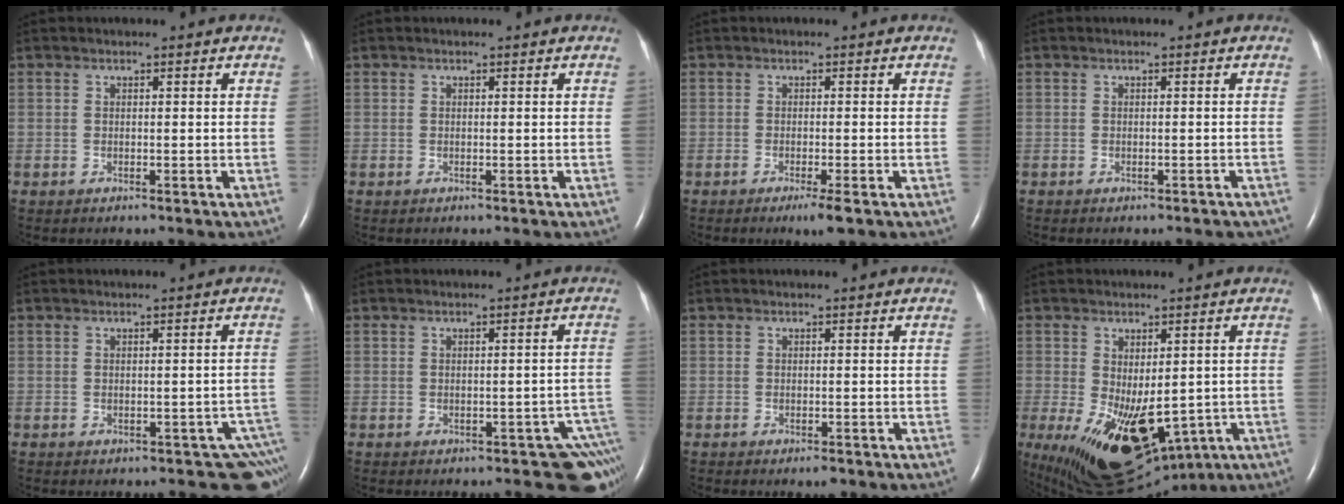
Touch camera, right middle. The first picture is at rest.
{"total": 0.0}
{"total": 2.6, "force": [-1.5, 0.0, 2.1], "torque": [-0.035, -0.008, -0.024]}
{"total": 3.0, "force": [-2.6, 1.0, 1.0], "torque": [-0.010, -0.003, -0.028]}
{"total": 4.4, "force": [-3.1, 2.1, 2.3], "torque": [-0.005, 0.011, -0.035]}
{"total": 5.8, "force": [-4.1, 2.1, 3.4], "torque": [-0.017, 0.009, -0.047]}
{"total": 2.4, "force": [-1.4, 0.7, 1.8], "torque": [-0.026, -0.004, -0.017]}
{"total": 18.9, "force": [-7.0, 10.0, 14.4], "torque": [-0.237, -0.031, -0.081]}